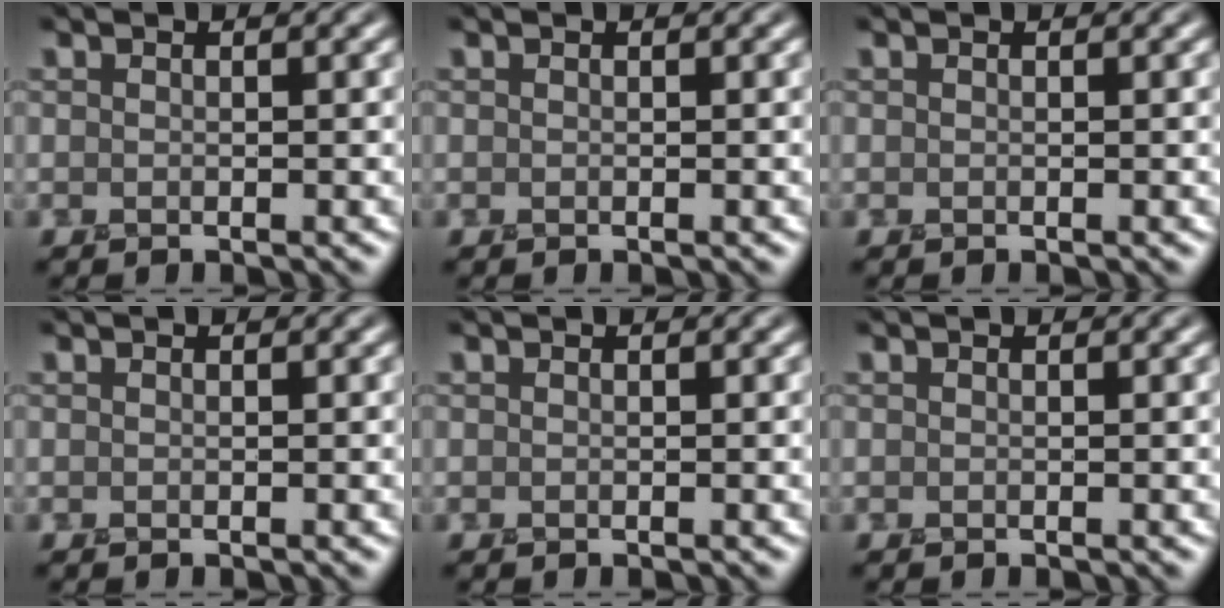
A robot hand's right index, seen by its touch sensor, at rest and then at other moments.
{"total": 0.0}
{"total": 0.0}
{"total": 0.0}
{"total": 0.0}
{"total": 0.0}